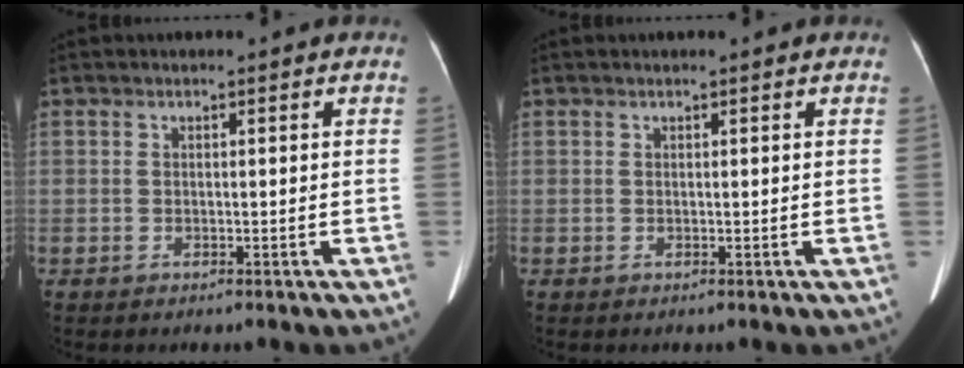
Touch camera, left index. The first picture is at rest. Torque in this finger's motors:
{"motor_torque": [0.02, 0.08, -0.10, 0.00]}